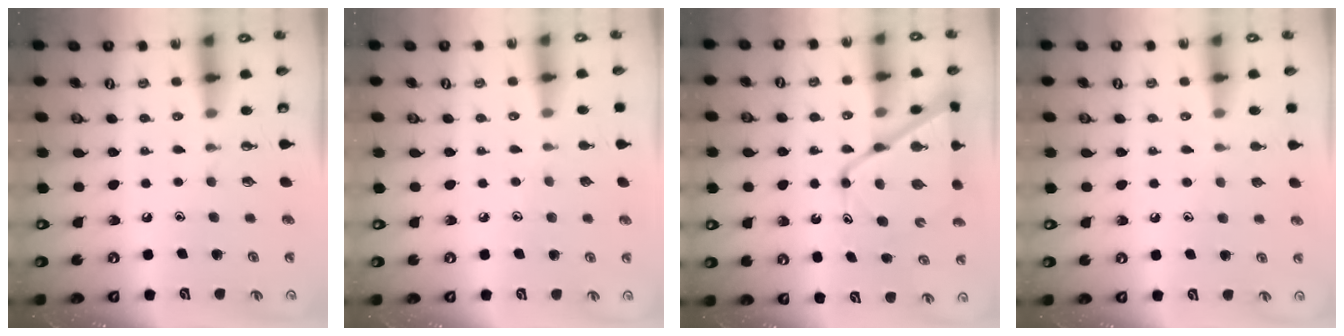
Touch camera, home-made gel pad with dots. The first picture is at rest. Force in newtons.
{"total": 2.9, "press": 2.8, "slide": 0.2}
{"total": 14.0, "press": 14.0, "slide": 1.1}
{"total": 4.8, "press": 4.8, "slide": 0.5}